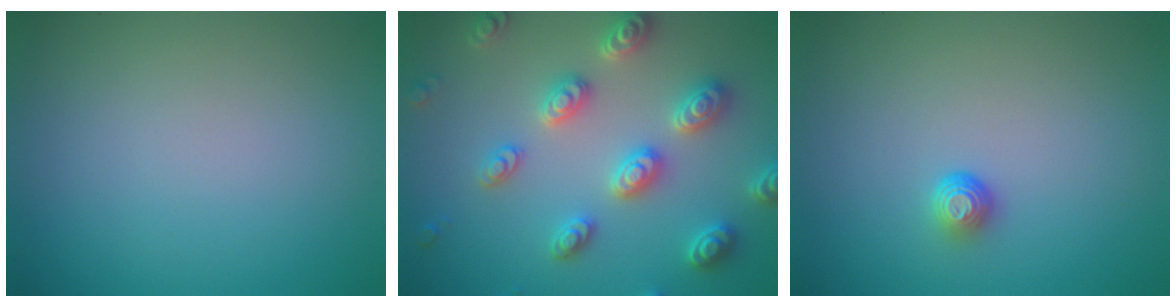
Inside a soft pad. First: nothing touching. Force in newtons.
{"total": 5.3, "press": 5.2, "slide": 1.2}
{"total": 1.3, "press": 1.0, "slide": 0.9}